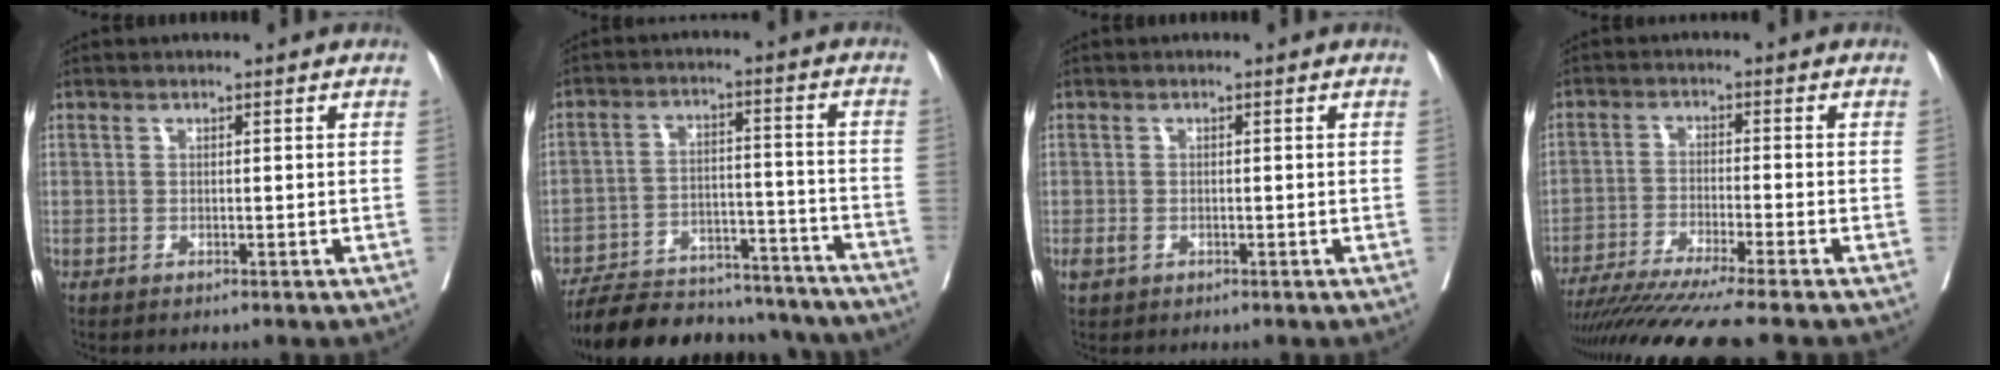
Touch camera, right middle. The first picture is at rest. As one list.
[{"total": 23.9, "force": [-21.6, 6.3, 8.0], "torque": [-0.133, -0.002, -0.303]}, {"total": 1.4, "force": [-0.6, 1.0, 0.9], "torque": [-0.019, 0.000, -0.007]}, {"total": 13.8, "force": [-11.8, -1.9, 6.9], "torque": [-0.091, -0.038, -0.186]}]